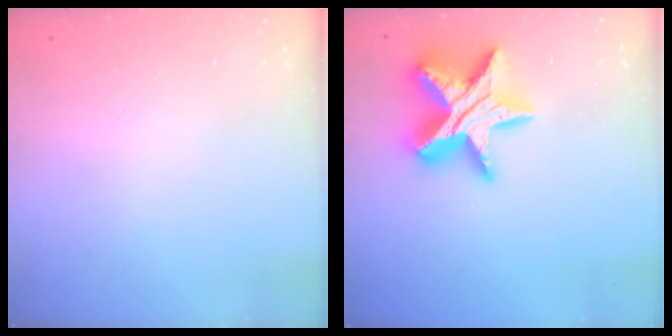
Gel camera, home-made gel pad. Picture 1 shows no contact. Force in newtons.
{"total": 19.5, "press": 19.4, "slide": 1.5}